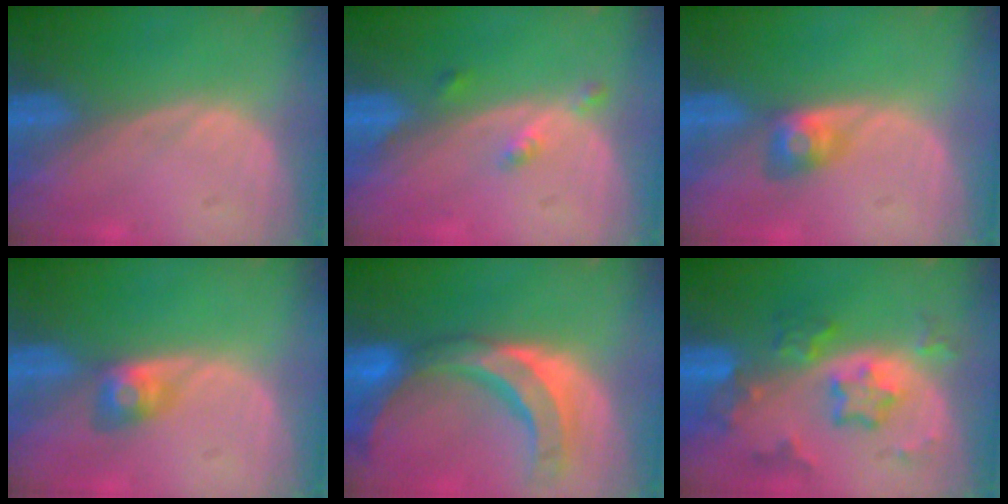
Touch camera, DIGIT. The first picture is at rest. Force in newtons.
{"total": 2.4, "press": 2.0, "slide": 1.3}
{"total": 2.8, "press": 2.6, "slide": 1.0}
{"total": 2.8, "press": 2.6, "slide": 1.0}
{"total": 10.4, "press": 9.3, "slide": 4.7}
{"total": 7.8, "press": 6.8, "slide": 3.9}